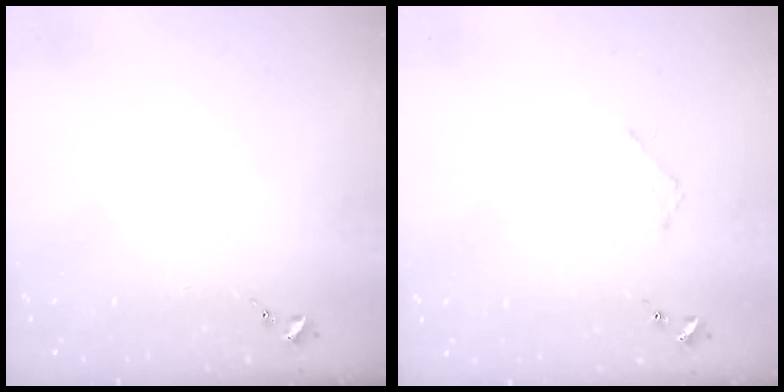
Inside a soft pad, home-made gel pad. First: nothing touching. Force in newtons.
{"total": 1.8, "press": 1.8, "slide": 0.2}